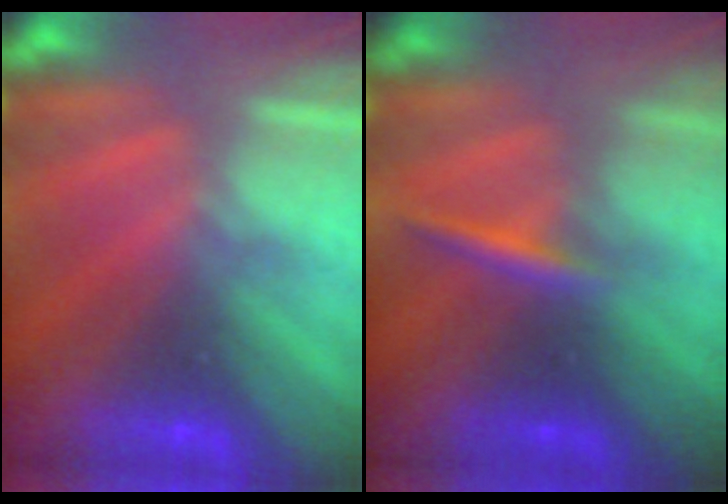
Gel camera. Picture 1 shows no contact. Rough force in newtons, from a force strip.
{"total": 2.4}